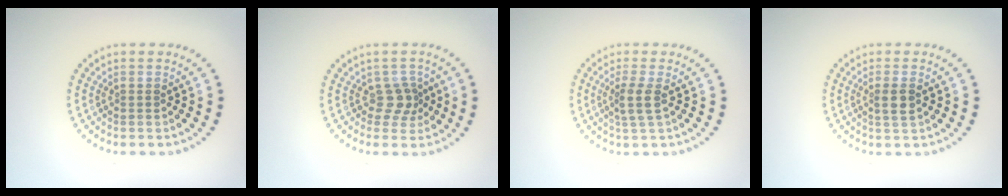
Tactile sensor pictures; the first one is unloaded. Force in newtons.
{"total": 2.0, "press": 1.6, "slide": 1.2}
{"total": 2.2, "press": 1.7, "slide": 1.3}
{"total": 1.8, "press": 1.6, "slide": 0.7}